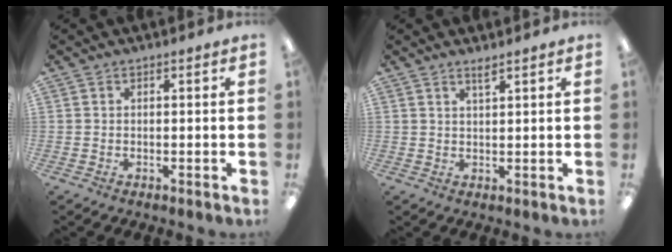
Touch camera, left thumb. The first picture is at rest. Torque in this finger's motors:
{"motor_torque": [0.05, -0.04, -0.41, 0.12, 0.03]}